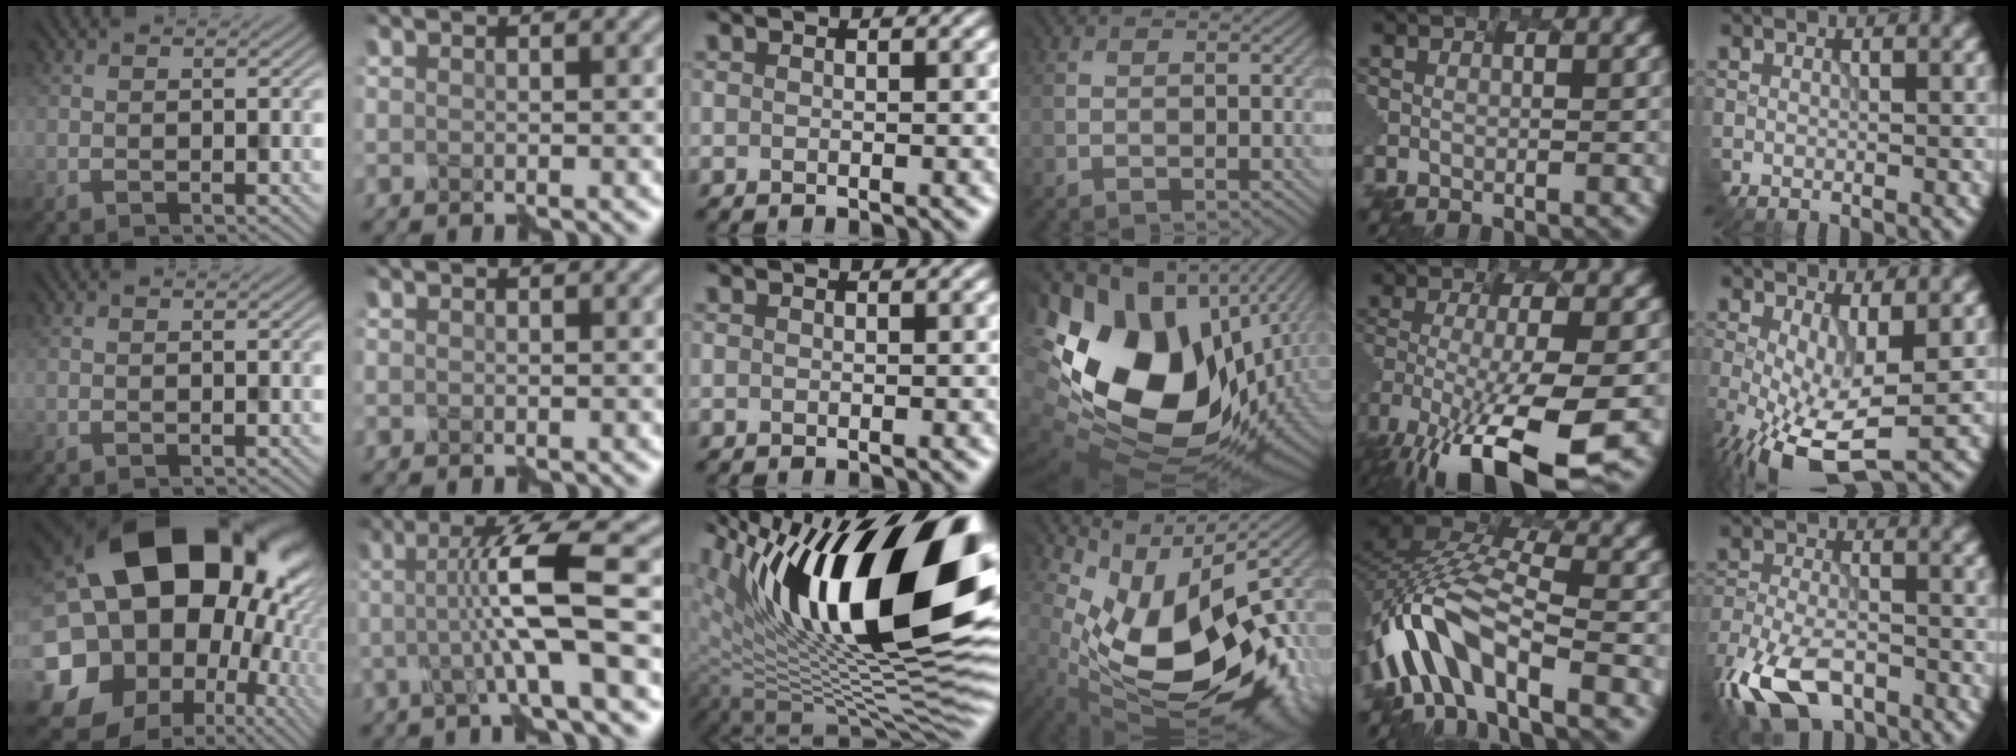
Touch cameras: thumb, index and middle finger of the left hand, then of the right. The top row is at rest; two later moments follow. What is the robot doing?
{"motion": "disassemble", "object": "markers"}